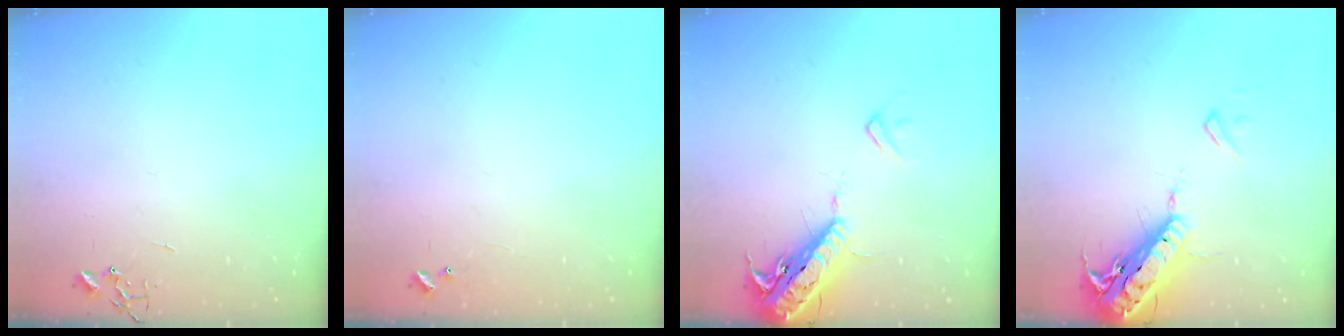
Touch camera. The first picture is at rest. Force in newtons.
{"total": 5.0, "press": 5.0, "slide": 0.6}
{"total": 18.4, "press": 18.0, "slide": 4.0}
{"total": 19.4, "press": 19.0, "slide": 4.2}